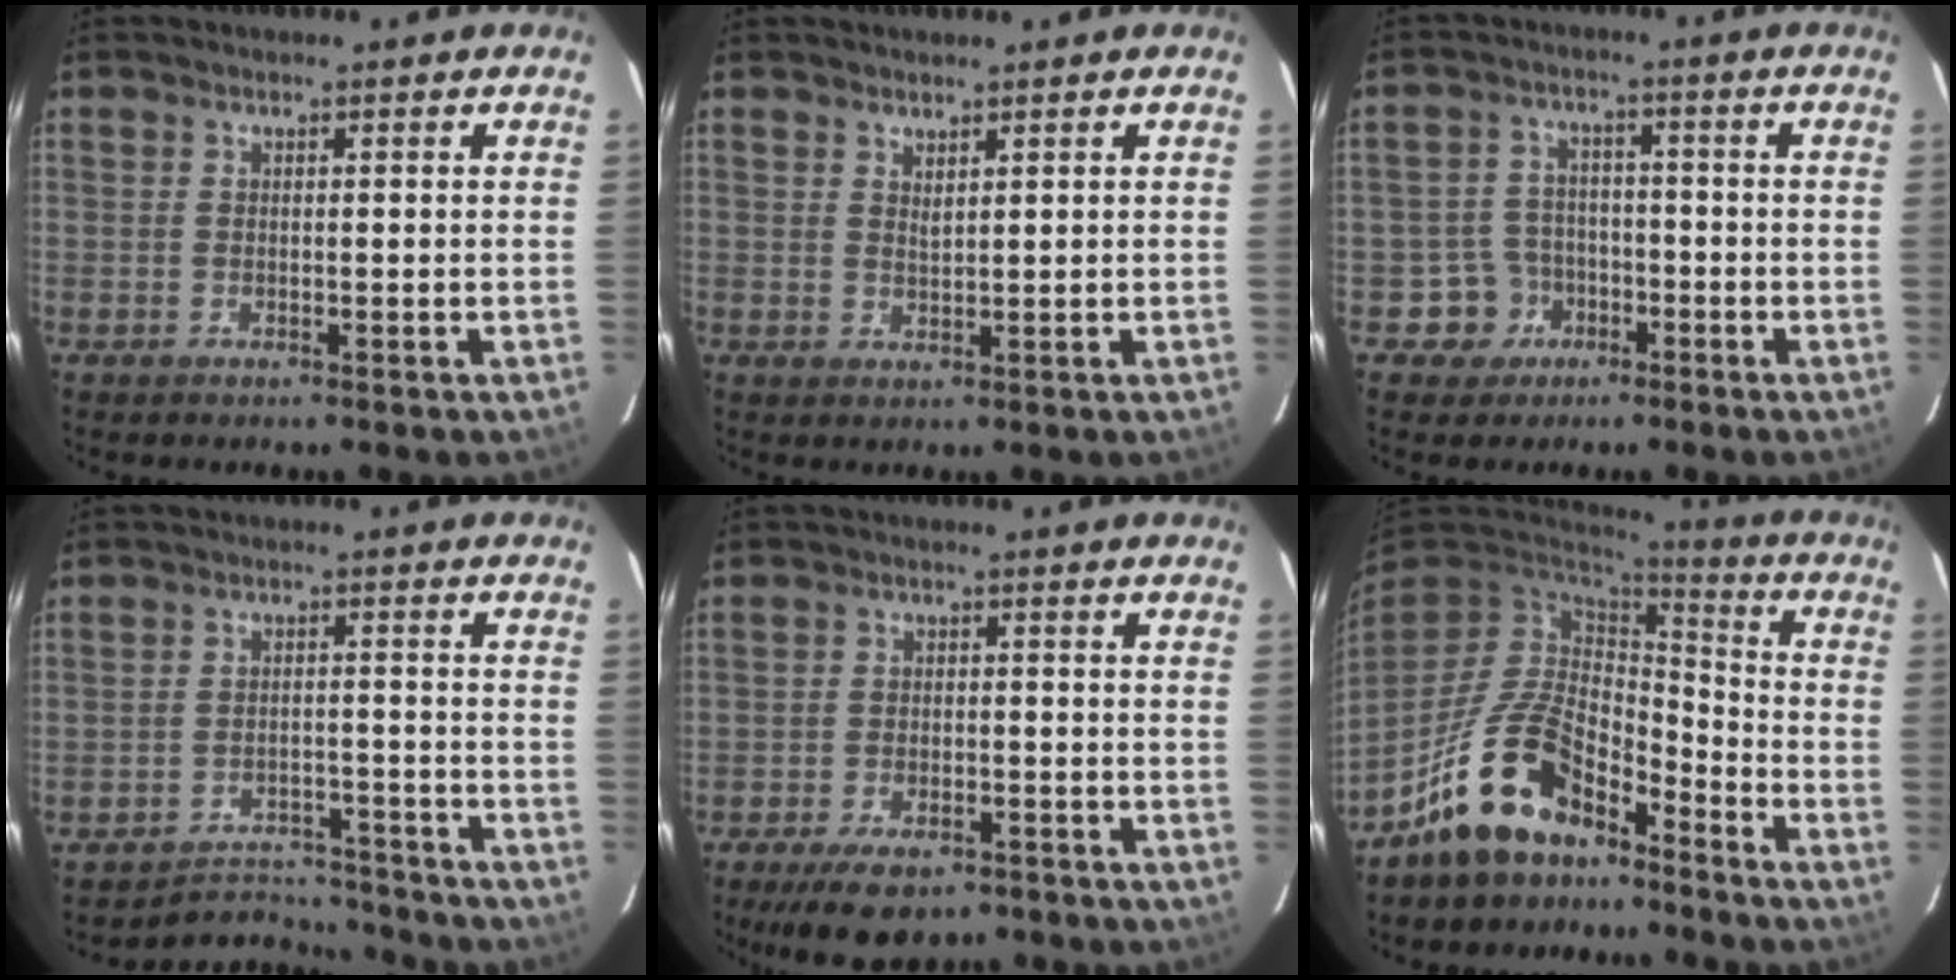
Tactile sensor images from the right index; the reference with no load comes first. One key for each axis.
{"total": 1.6, "fx": 1.3, "fy": 0.3, "fz": 0.8, "tx": -0.015, "ty": -0.001, "tz": 0.023}
{"total": 5.8, "fx": -2.9, "fy": 5.0, "fz": 0.4, "tx": -0.019, "ty": 0.022, "tz": -0.043}
{"total": 9.2, "fx": -8.8, "fy": 2.7, "fz": 0.0, "tx": -0.012, "ty": 0.029, "tz": -0.122}
{"total": 9.7, "fx": -6.9, "fy": 4.3, "fz": 5.3, "tx": -0.116, "ty": -0.012, "tz": -0.105}
{"total": 14.9, "fx": -9.7, "fy": 7.7, "fz": 8.3, "tx": -0.182, "ty": 0.012, "tz": -0.167}